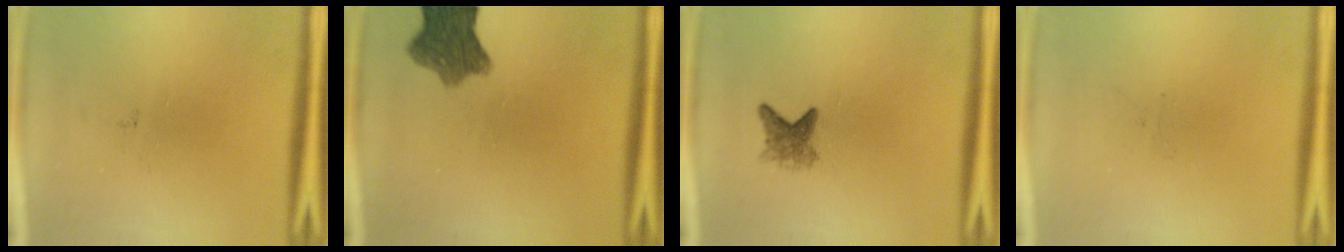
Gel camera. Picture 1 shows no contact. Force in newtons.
{"total": 8.2}
{"total": 2.9}
{"total": 0.0}